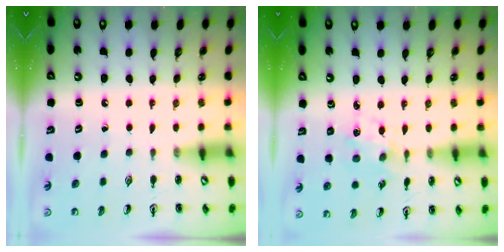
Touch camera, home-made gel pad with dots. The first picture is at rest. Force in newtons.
{"total": 2.3, "press": 2.2, "slide": 0.6}